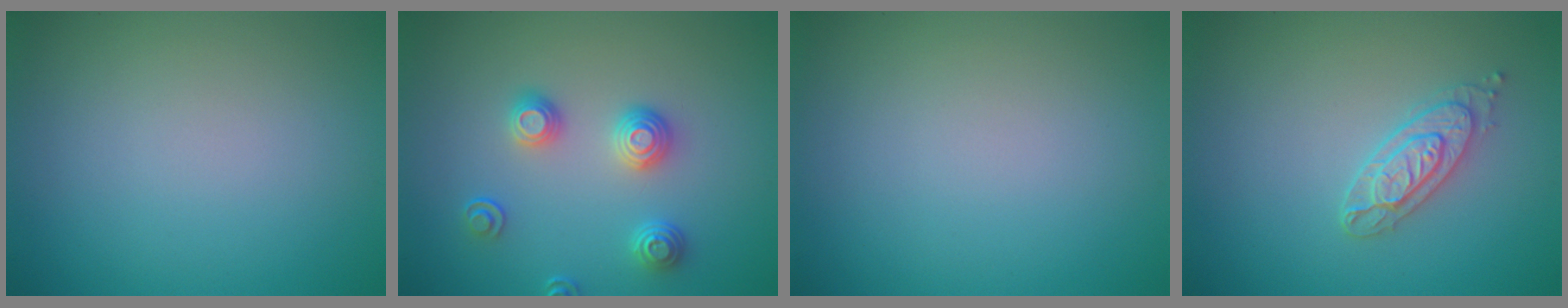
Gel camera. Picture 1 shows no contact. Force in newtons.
{"total": 3.0, "press": 2.6, "slide": 1.3}
{"total": 0.0}
{"total": 2.6, "press": 2.4, "slide": 1.1}